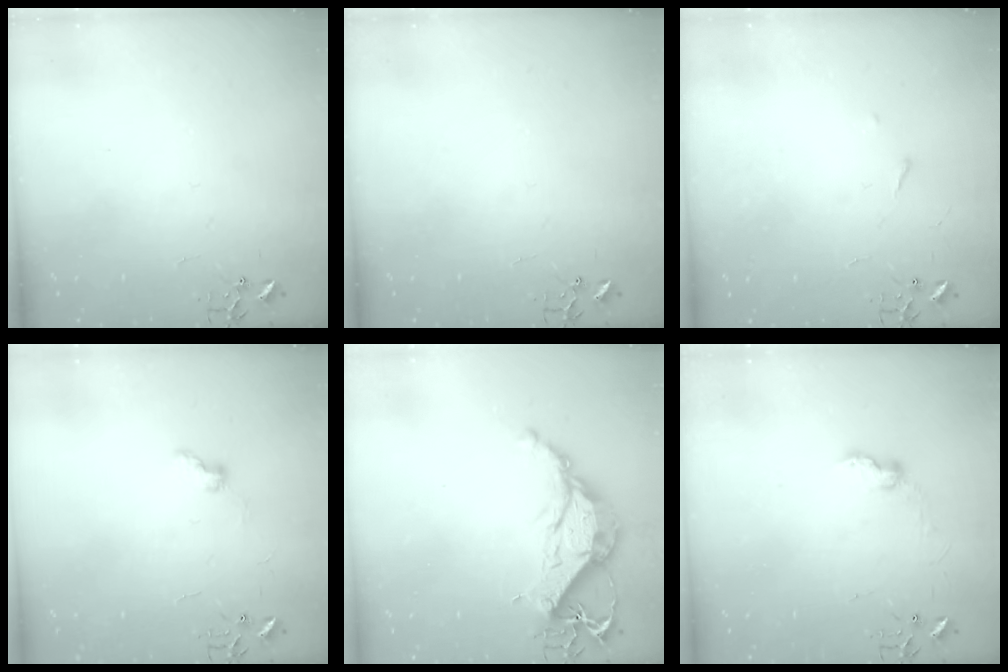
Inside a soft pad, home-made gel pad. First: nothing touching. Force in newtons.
{"total": 0.0}
{"total": 2.9, "press": 2.8, "slide": 0.5}
{"total": 6.6, "press": 6.6, "slide": 0.7}
{"total": 13.8, "press": 13.8, "slide": 1.1}
{"total": 7.8, "press": 7.8, "slide": 0.8}